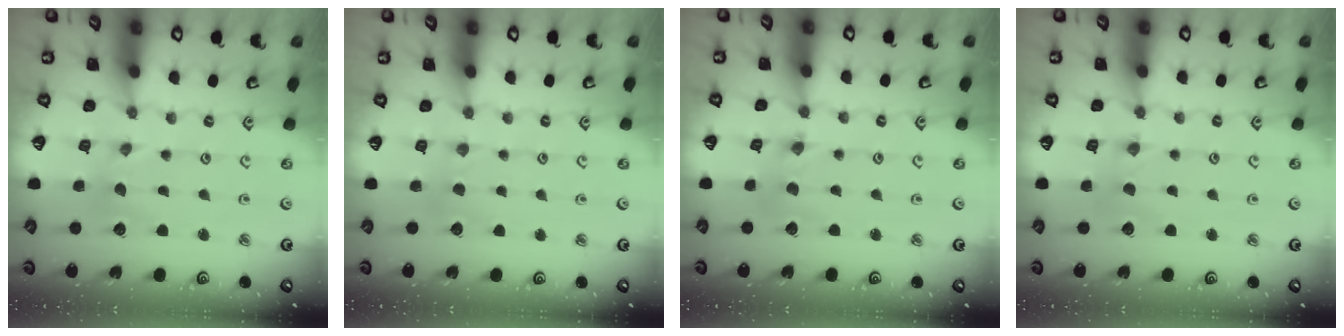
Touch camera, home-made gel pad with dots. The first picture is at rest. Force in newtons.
{"total": 2.5, "press": 2.5, "slide": 0.4}
{"total": 1.4, "press": 1.4, "slide": 0.0}
{"total": 0.7, "press": 0.7, "slide": 0.1}